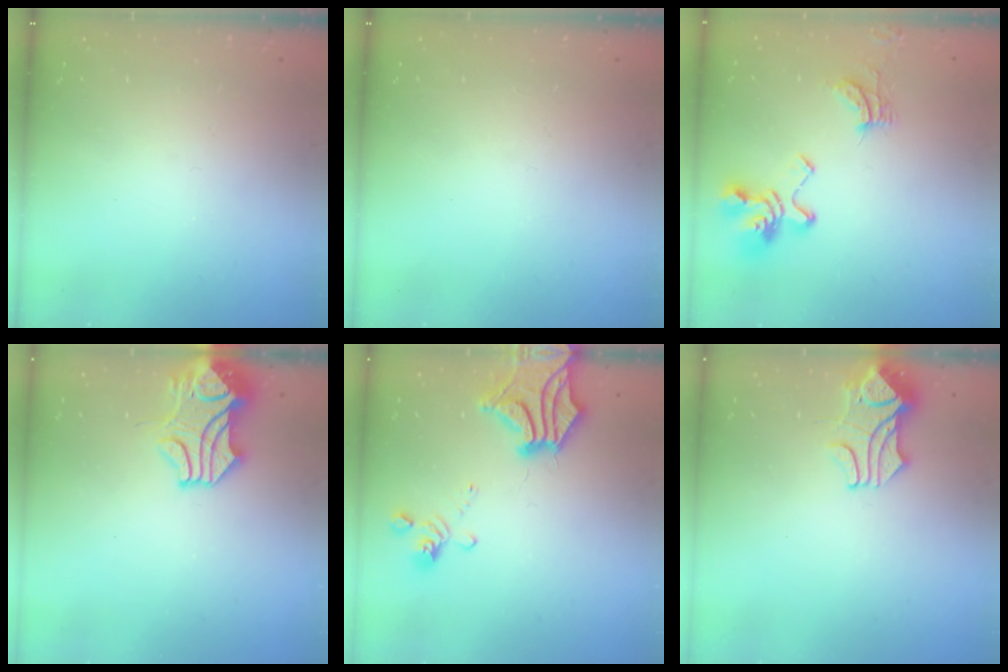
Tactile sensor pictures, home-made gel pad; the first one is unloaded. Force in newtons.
{"total": 0.0}
{"total": 9.4, "press": 9.3, "slide": 1.0}
{"total": 4.0, "press": 3.8, "slide": 1.1}
{"total": 6.3, "press": 5.4, "slide": 3.2}
{"total": 1.9, "press": 1.5, "slide": 1.1}